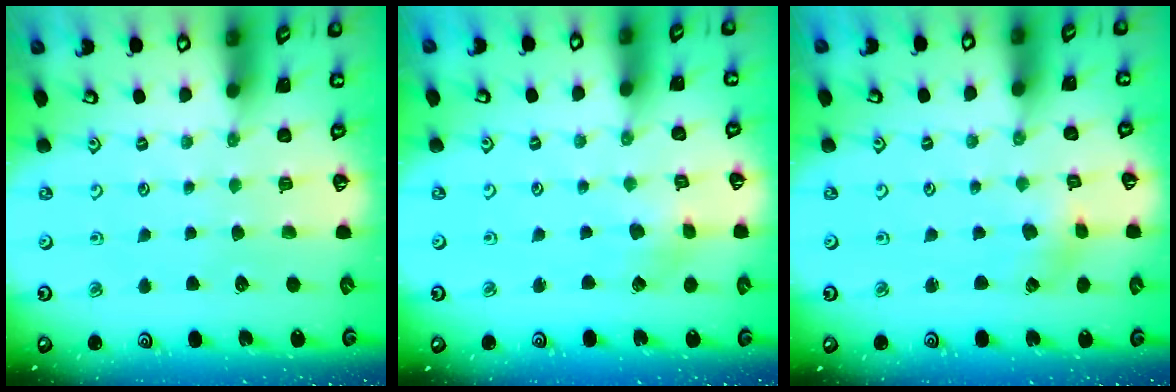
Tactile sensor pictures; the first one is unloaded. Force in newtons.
{"total": 2.7, "press": 2.7, "slide": 0.1}
{"total": 2.0, "press": 2.0, "slide": 0.2}